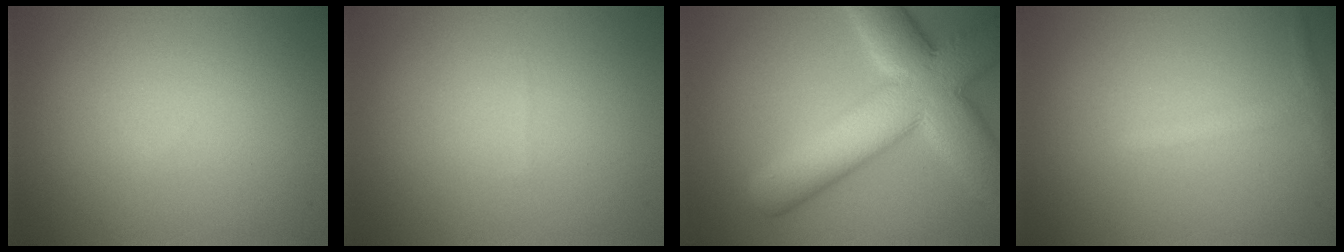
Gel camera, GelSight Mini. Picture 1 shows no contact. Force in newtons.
{"total": 0.0}
{"total": 11.8, "press": 11.7, "slide": 1.3}
{"total": 1.4, "press": 1.4, "slide": 0.1}